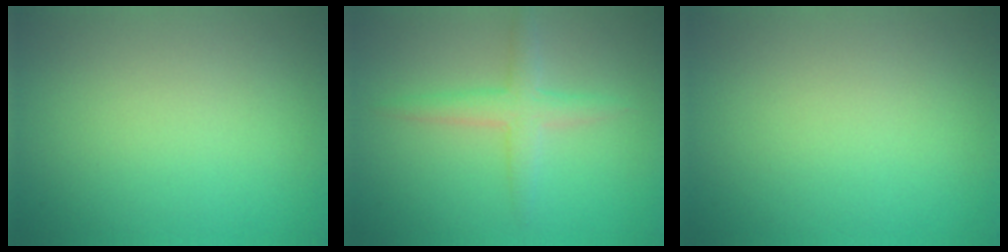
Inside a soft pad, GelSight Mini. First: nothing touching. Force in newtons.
{"total": 2.7, "press": 2.7, "slide": 0.1}
{"total": 0.0}